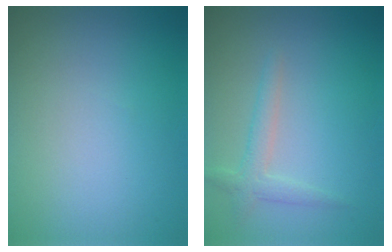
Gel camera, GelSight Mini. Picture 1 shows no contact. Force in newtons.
{"total": 2.0, "press": 2.0, "slide": 0.2}